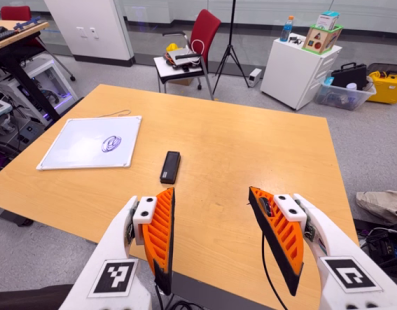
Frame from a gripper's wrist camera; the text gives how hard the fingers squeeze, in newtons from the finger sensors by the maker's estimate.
{"total": 0.0}